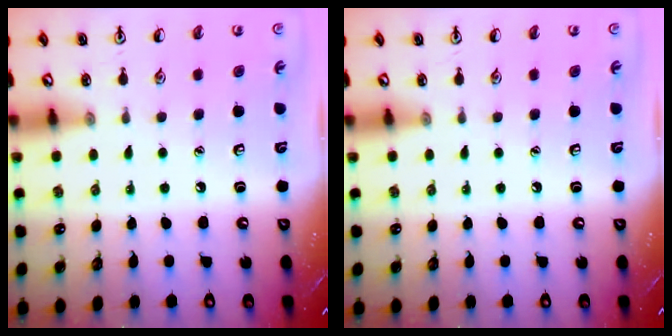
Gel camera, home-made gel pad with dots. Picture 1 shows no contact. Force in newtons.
{"total": 0.0}